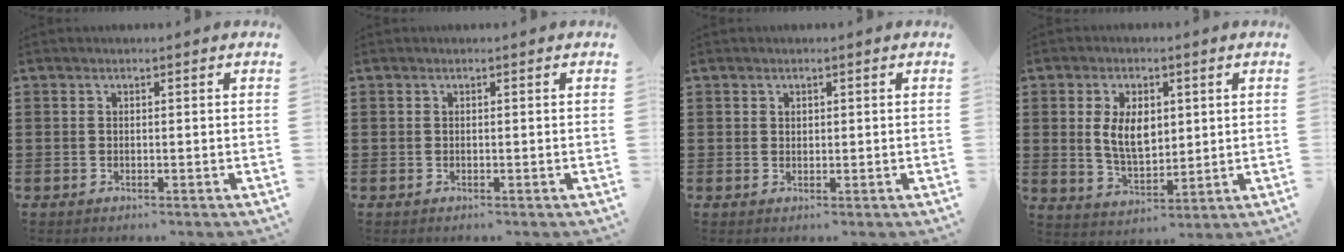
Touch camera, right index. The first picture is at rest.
{"total": 0.0}
{"total": 0.8, "force": [0.6, 0.5, 0.2], "torque": [-0.005, 0.001, 0.012]}
{"total": 7.0, "force": [1.2, 4.1, 5.5], "torque": [-0.115, 0.008, 0.018]}